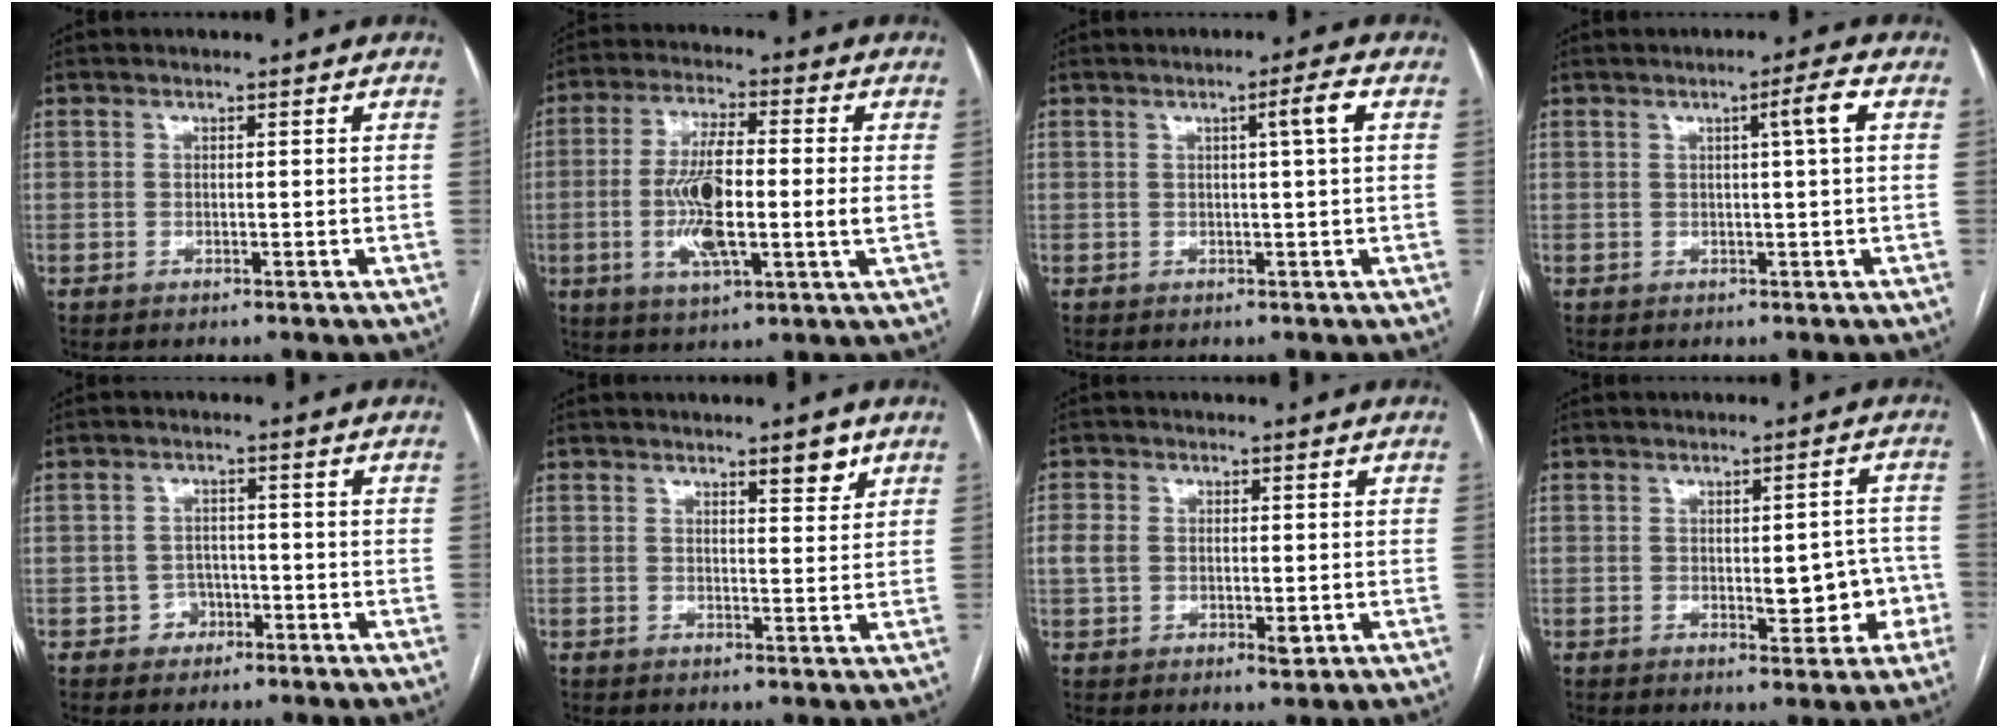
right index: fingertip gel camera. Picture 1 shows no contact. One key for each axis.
{"total": 12.2, "fx": -1.1, "fy": 2.1, "fz": 11.9, "tx": -0.237, "ty": 0.002, "tz": -0.020}
{"total": 3.0, "fx": 0.7, "fy": -0.6, "fz": 2.9, "tx": -0.046, "ty": 0.002, "tz": 0.011}
{"total": 3.2, "fx": 0.7, "fy": -0.6, "fz": 3.0, "tx": -0.048, "ty": 0.002, "tz": 0.012}
{"total": 2.8, "fx": -1.4, "fy": 2.4, "fz": 0.4, "tx": 0.003, "ty": 0.013, "tz": -0.021}
{"total": 3.1, "fx": 2.1, "fy": 0.7, "fz": 2.1, "tx": -0.029, "ty": -0.006, "tz": 0.030}
{"total": 5.2, "fx": -0.4, "fy": 3.3, "fz": 3.9, "tx": -0.080, "ty": 0.004, "tz": 0.001}
{"total": 5.2, "fx": -1.1, "fy": 2.6, "fz": 4.4, "tx": -0.051, "ty": 0.011, "tz": -0.002}